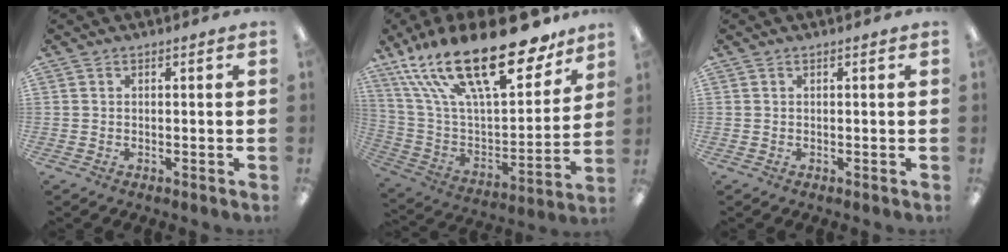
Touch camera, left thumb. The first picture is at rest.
{"total": 30.6, "force": [18.6, 11.7, 21.3], "torque": [-0.381, -0.113, 0.315]}
{"total": 0.0}